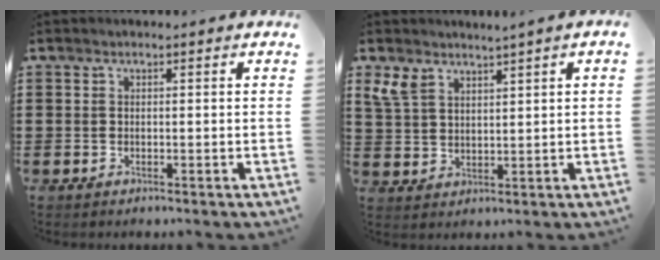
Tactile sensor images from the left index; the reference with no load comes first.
{"total": 3.8, "force": [2.8, 1.5, 2.0], "torque": [-0.052, 0.001, 0.054]}